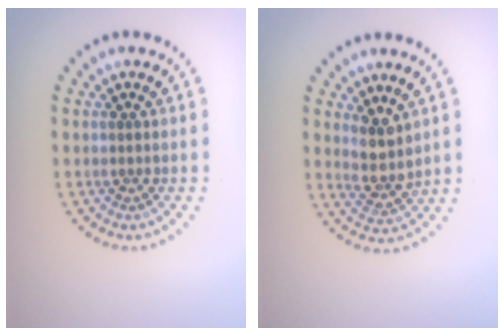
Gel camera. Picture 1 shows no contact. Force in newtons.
{"total": 3.1, "press": 2.5, "slide": 1.8}